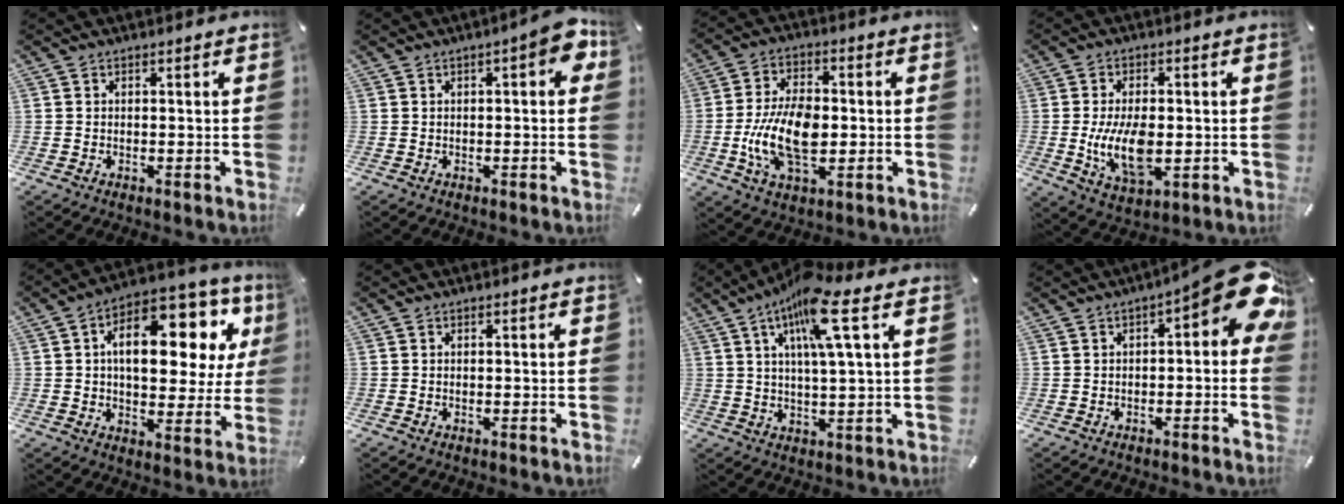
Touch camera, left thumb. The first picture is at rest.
{"total": 6.3, "force": [1.5, 2.3, 5.6], "torque": [-0.073, -0.002, 0.020]}
{"total": 13.9, "force": [-2.0, 8.3, 11.0], "torque": [-0.230, -0.001, -0.036]}
{"total": 11.3, "force": [-1.2, 6.0, 9.5], "torque": [-0.188, -0.014, -0.018]}
{"total": 18.8, "force": [6.4, 9.9, 14.6], "torque": [-0.220, -0.034, 0.106]}
{"total": 0.0}
{"total": 11.9, "force": [6.6, 2.0, 9.7], "torque": [-0.177, -0.011, 0.108]}
{"total": 13.0, "force": [4.2, 4.4, 11.5], "torque": [-0.143, -0.036, 0.069]}